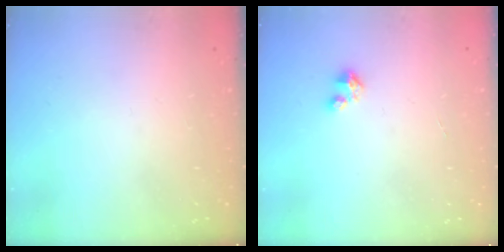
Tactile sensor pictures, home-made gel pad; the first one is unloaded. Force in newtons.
{"total": 1.4, "press": 1.4, "slide": 0.2}